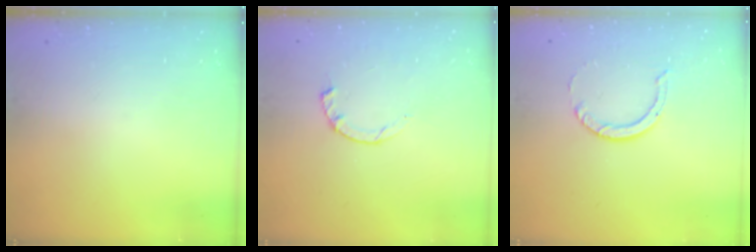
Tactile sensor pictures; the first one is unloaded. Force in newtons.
{"total": 2.3, "press": 2.3, "slide": 0.4}
{"total": 4.6, "press": 4.6, "slide": 0.3}